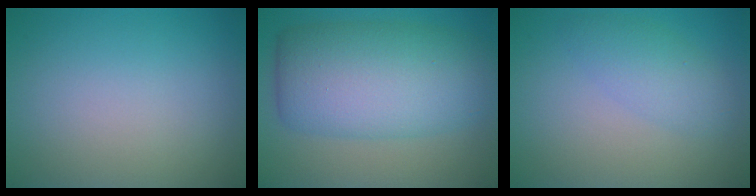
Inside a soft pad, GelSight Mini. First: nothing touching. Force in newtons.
{"total": 9.8, "press": 9.8, "slide": 0.1}
{"total": 2.7, "press": 2.7, "slide": 0.1}